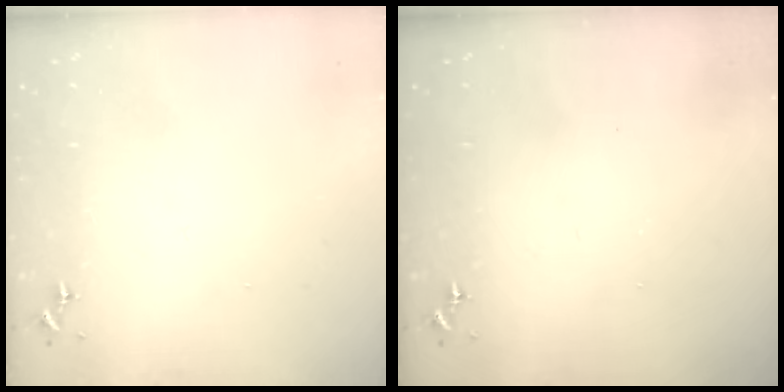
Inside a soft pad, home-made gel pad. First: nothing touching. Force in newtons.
{"total": 0.0}